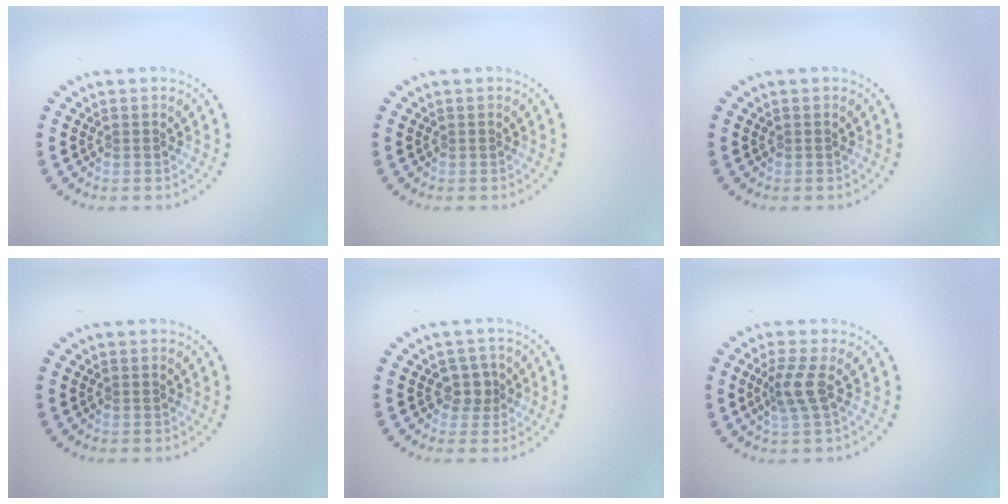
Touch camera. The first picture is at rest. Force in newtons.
{"total": 0.0}
{"total": 0.0}
{"total": 0.0}
{"total": 2.0, "press": 1.7, "slide": 1.1}
{"total": 2.4, "press": 1.8, "slide": 1.6}